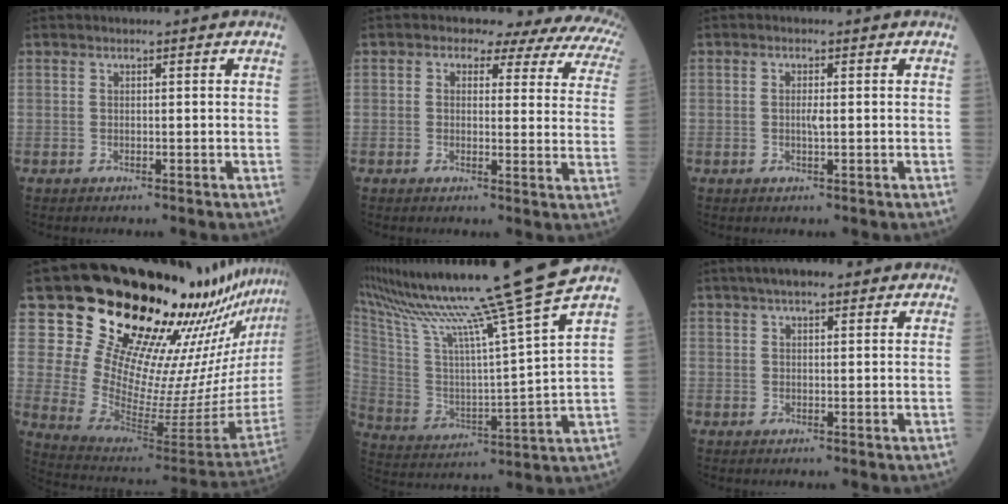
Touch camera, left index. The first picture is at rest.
{"total": 13.1, "force": [9.5, 5.7, 6.9], "torque": [-0.068, 0.013, 0.084]}
{"total": 1.3, "force": [0.0, 0.1, 1.3], "torque": [-0.028, 0.000, 0.004]}
{"total": 26.7, "force": [22.0, 3.6, 14.7], "torque": [-0.224, -0.110, 0.322]}
{"total": 23.6, "force": [19.7, -3.7, 12.5], "torque": [-0.234, -0.058, 0.324]}
{"total": 6.6, "force": [5.0, 1.8, 4.0], "torque": [-0.057, 0.035, 0.080]}